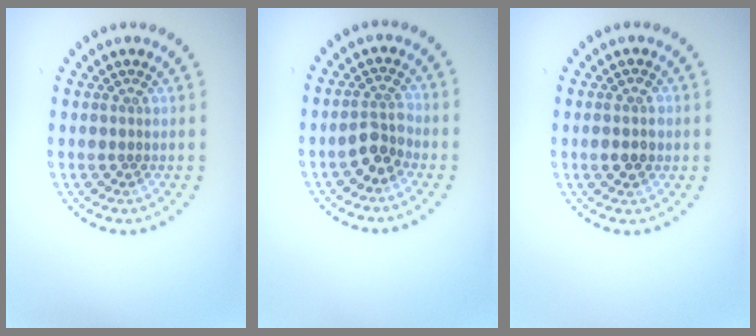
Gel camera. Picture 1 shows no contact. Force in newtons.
{"total": 2.6, "press": 2.4, "slide": 1.1}
{"total": 2.0, "press": 2.0, "slide": 0.3}